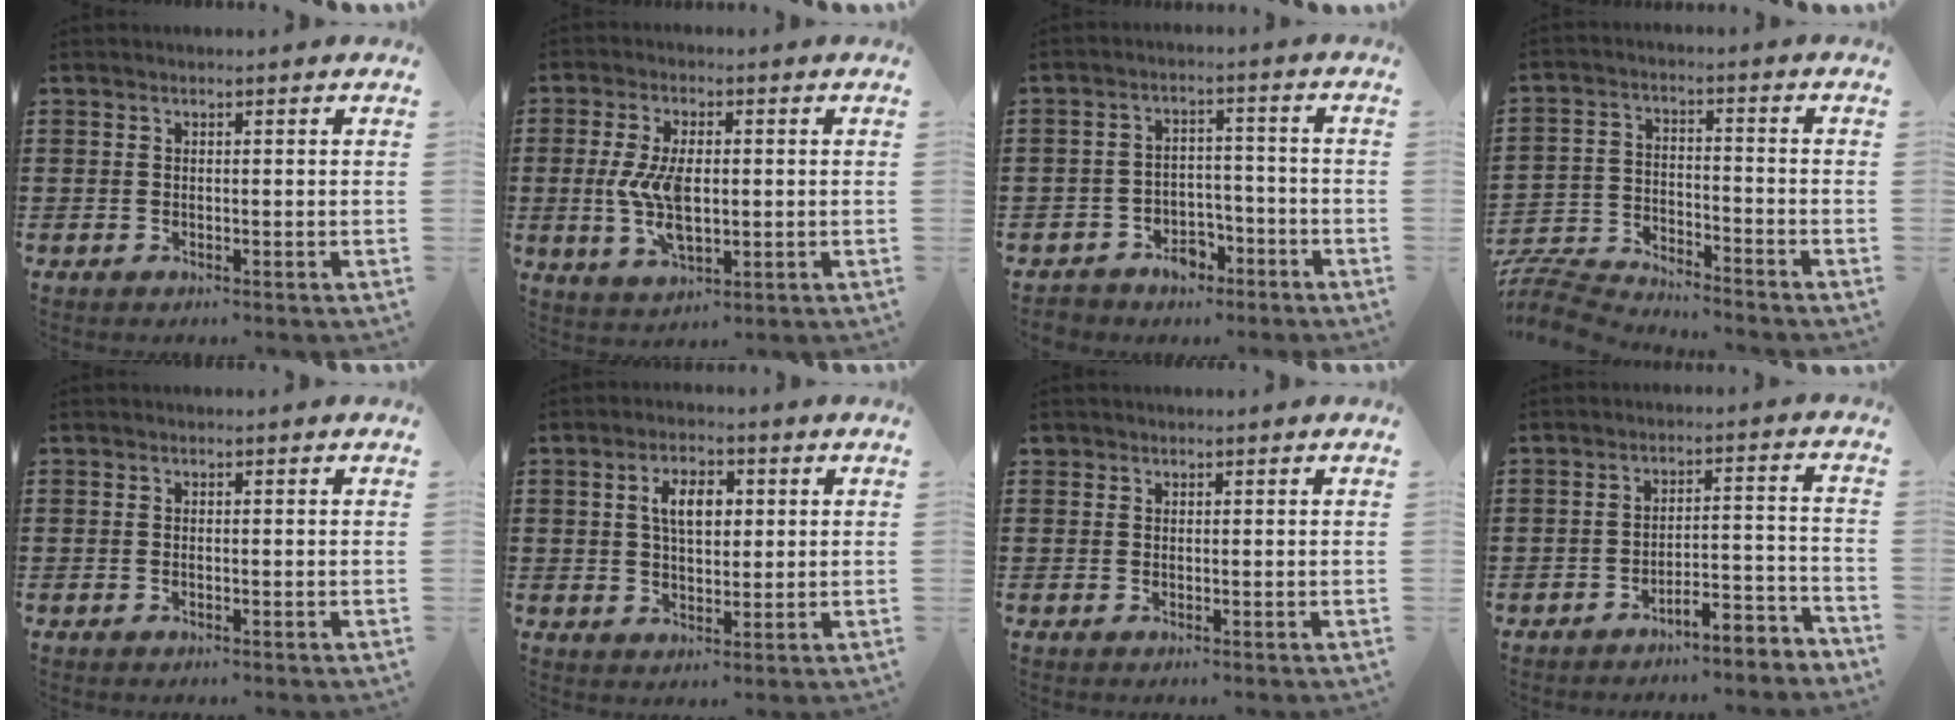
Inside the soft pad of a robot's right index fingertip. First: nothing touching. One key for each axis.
{"total": 8.2, "fx": -0.1, "fy": 3.8, "fz": 7.2, "tx": -0.167, "ty": -0.004, "tz": -0.009}
{"total": 4.0, "fx": -3.1, "fy": 2.5, "fz": 0.6, "tx": -0.016, "ty": 0.013, "tz": -0.060}
{"total": 7.0, "fx": -6.9, "fy": 0.9, "fz": 0.7, "tx": -0.032, "ty": 0.009, "tz": -0.143}
{"total": 0.0}
{"total": 4.9, "fx": 1.1, "fy": 2.6, "fz": 4.0, "tx": -0.078, "ty": 0.009, "tz": 0.015}
{"total": 0.7, "fx": 0.4, "fy": 0.6, "fz": 0.0, "tx": -0.001, "ty": 0.003, "tz": 0.008}
{"total": 4.7, "fx": -4.6, "fy": 0.3, "fz": 1.2, "tx": -0.026, "ty": 0.001, "tz": -0.093}